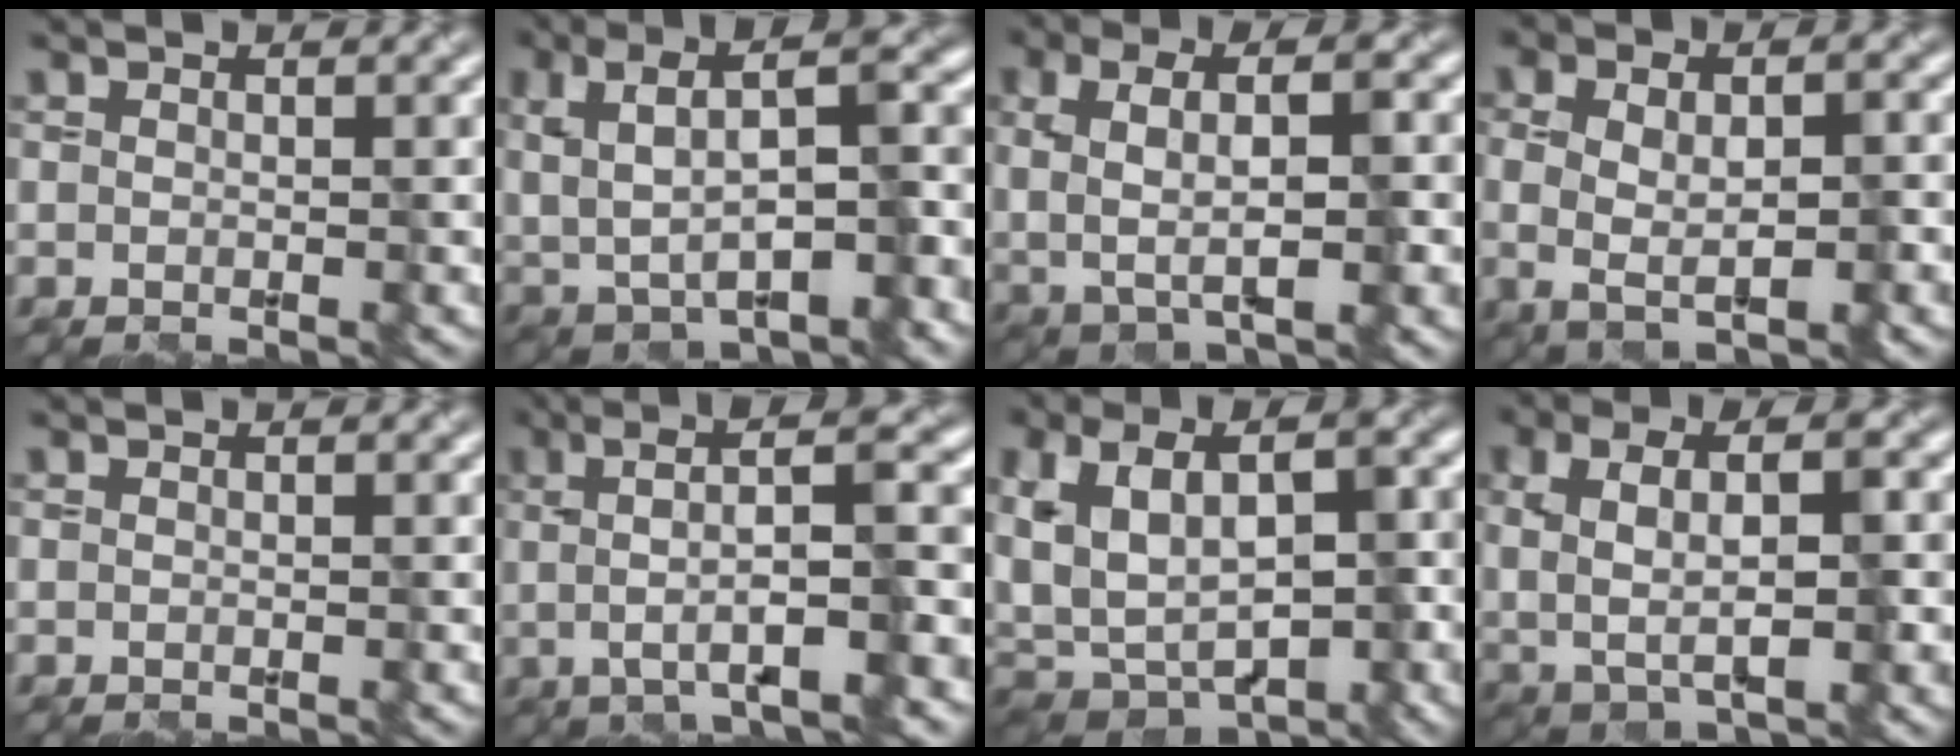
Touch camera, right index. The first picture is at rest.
{"total": 9.4, "force": [0.8, 3.9, 8.5], "torque": [-0.149, 0.002, 0.021]}
{"total": 5.4, "force": [-0.2, 2.1, 4.9], "torque": [-0.097, -0.007, 0.004]}
{"total": 4.7, "force": [-1.0, 2.1, 4.1], "torque": [-0.079, -0.013, -0.003]}
{"total": 0.0}
{"total": 7.9, "force": [-0.1, 1.7, 7.7], "torque": [-0.109, 0.018, 0.002]}
{"total": 9.3, "force": [-1.3, 5.4, 7.5], "torque": [-0.146, -0.002, -0.013]}
{"total": 6.0, "force": [-0.1, 2.8, 5.4], "torque": [-0.105, -0.008, 0.008]}